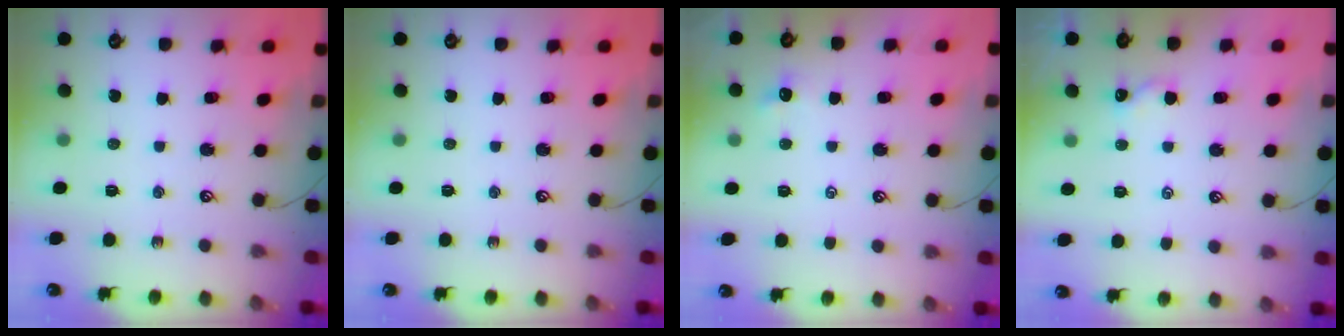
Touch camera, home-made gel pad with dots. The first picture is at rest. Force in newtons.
{"total": 0.0}
{"total": 0.5, "press": 0.1, "slide": 0.5}
{"total": 3.8, "press": 3.8, "slide": 0.1}